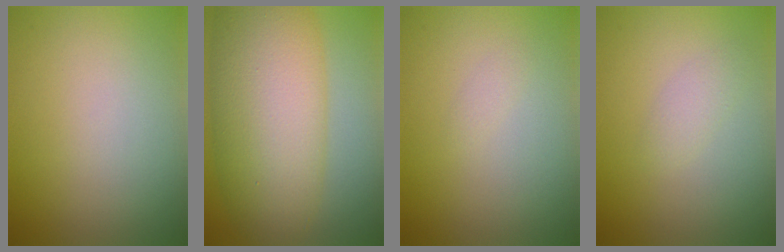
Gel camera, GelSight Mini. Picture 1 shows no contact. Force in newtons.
{"total": 11.5, "press": 11.5, "slide": 0.2}
{"total": 0.6, "press": 0.6, "slide": 0.0}
{"total": 1.3, "press": 1.3, "slide": 0.0}